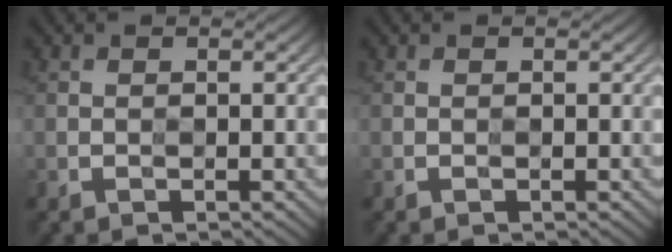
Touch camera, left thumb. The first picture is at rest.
{"total": 0.0}